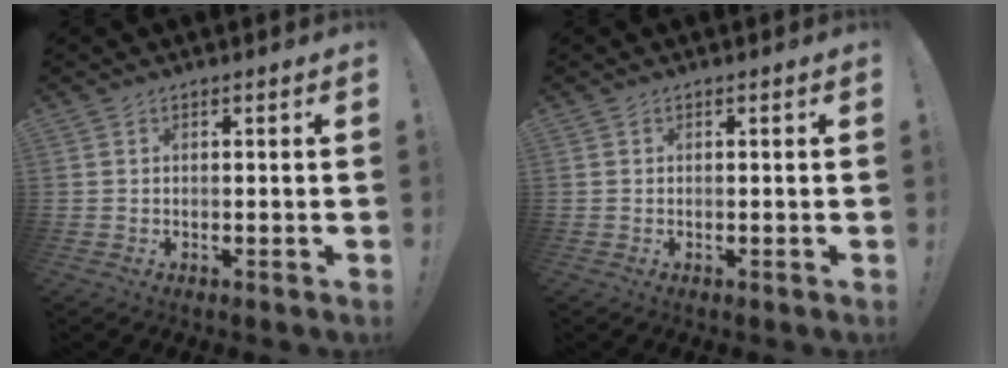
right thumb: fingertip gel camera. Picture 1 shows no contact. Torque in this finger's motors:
{"motor_torque": [0.10, -0.07, 0.22, -0.38, -0.07]}